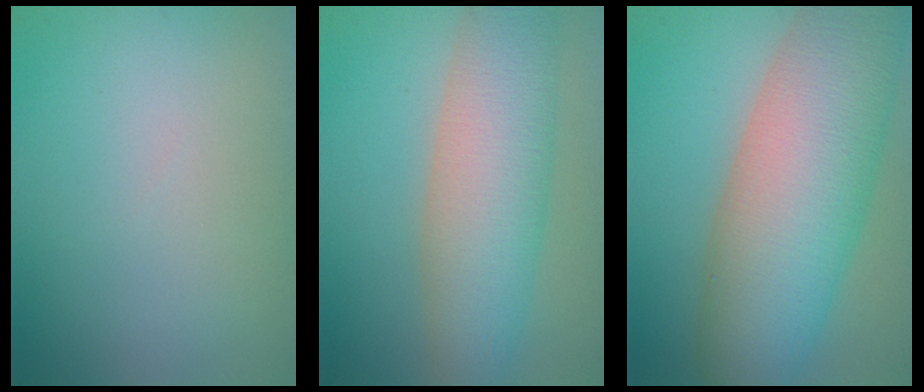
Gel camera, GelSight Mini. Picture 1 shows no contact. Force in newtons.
{"total": 8.5, "press": 8.5, "slide": 0.3}
{"total": 13.7, "press": 13.7, "slide": 0.6}